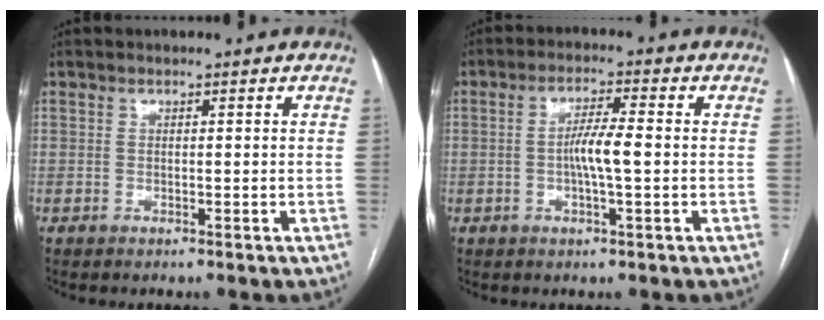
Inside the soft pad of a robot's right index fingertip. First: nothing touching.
{"total": 5.1, "force": [-0.5, 0.3, 5.0], "torque": [-0.097, 0.002, -0.011]}